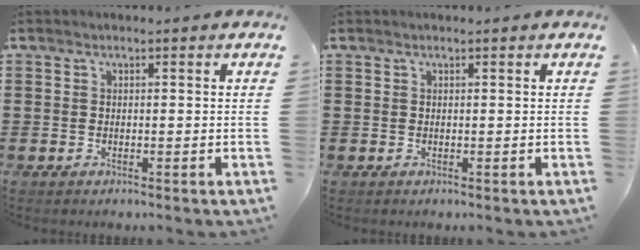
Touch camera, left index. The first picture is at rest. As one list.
[{"total": 0.0}]